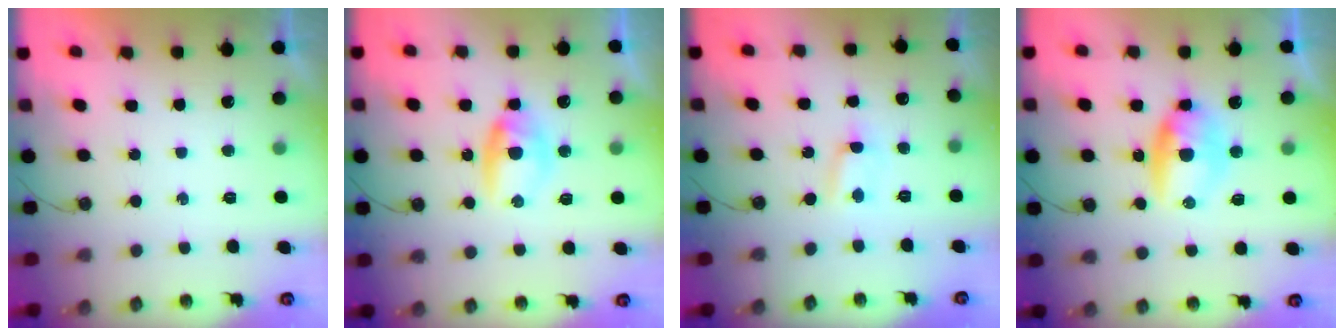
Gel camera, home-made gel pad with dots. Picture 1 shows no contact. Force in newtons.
{"total": 6.8, "press": 6.8, "slide": 0.8}
{"total": 1.6, "press": 1.5, "slide": 0.3}
{"total": 8.7, "press": 8.0, "slide": 3.5}